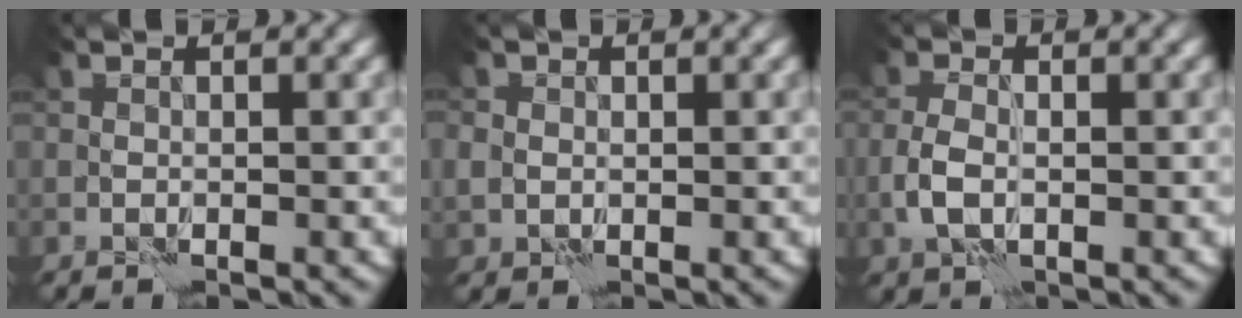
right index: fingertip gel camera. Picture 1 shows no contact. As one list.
[{"total": 2.1, "force": [0.4, 1.9, 0.9], "torque": [-0.020, 0.002, 0.005]}, {"total": 2.2, "force": [-0.3, 1.3, 1.7], "torque": [-0.037, -0.001, -0.010]}]